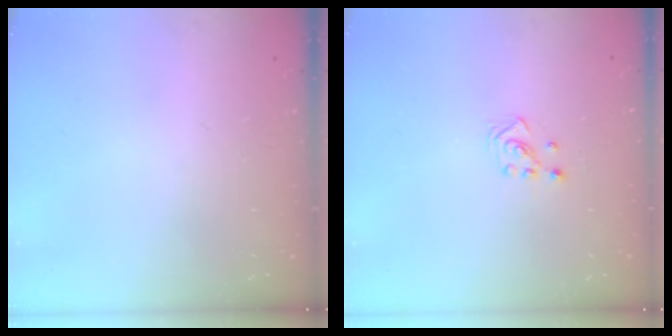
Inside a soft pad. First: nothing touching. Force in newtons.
{"total": 2.5, "press": 2.4, "slide": 0.8}